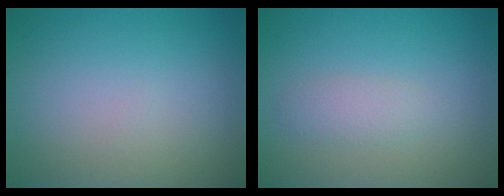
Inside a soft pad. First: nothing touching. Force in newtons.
{"total": 1.5, "press": 1.5, "slide": 0.1}